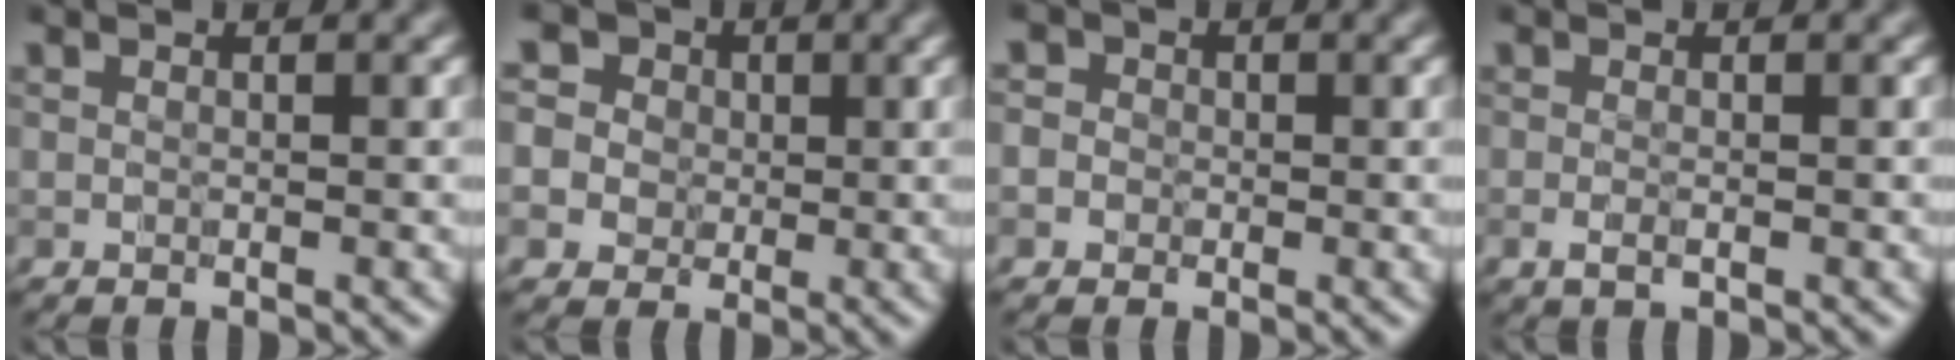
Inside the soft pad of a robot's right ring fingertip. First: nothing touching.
{"total": 8.2, "force": [3.3, 6.9, 3.0], "torque": [-0.047, 0.027, 0.023]}
{"total": 2.7, "force": [0.0, 2.7, 0.6], "torque": [0.022, 0.021, -0.035]}
{"total": 0.8, "force": [-0.3, 0.2, 0.7], "torque": [-0.013, -0.005, -0.008]}